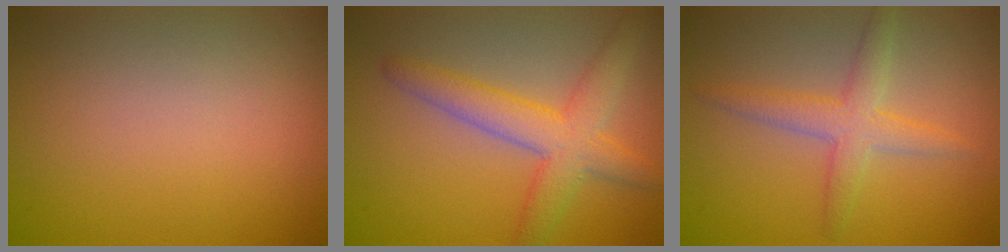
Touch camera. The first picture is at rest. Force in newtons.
{"total": 4.8, "press": 4.8, "slide": 0.2}
{"total": 3.2, "press": 3.2, "slide": 0.1}